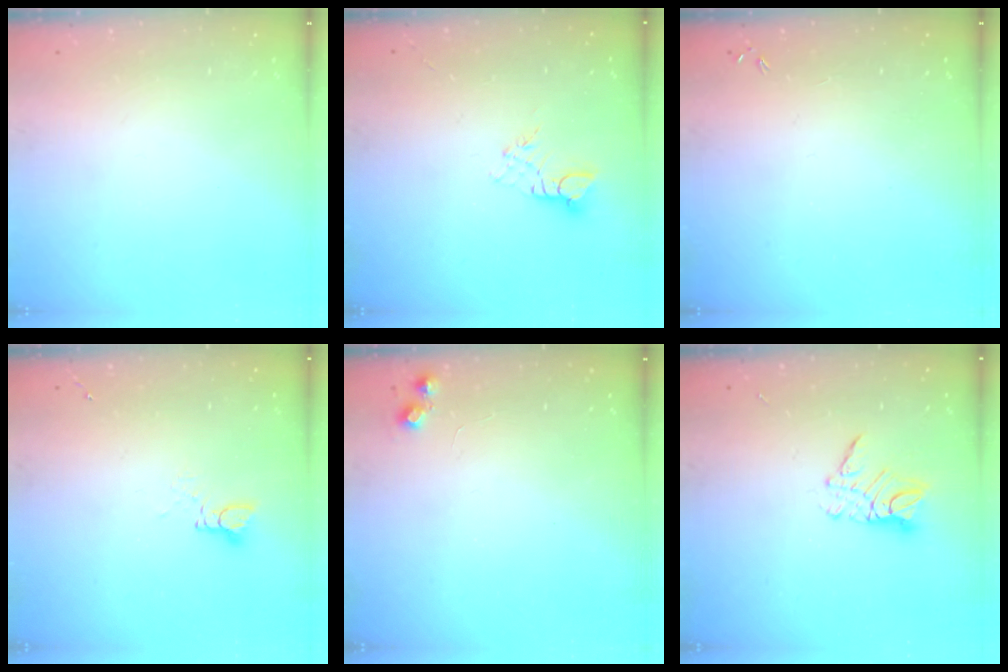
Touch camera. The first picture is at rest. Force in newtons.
{"total": 2.7, "press": 2.7, "slide": 0.3}
{"total": 0.0}
{"total": 2.6, "press": 2.6, "slide": 0.3}
{"total": 4.6, "press": 4.5, "slide": 0.7}
{"total": 9.0, "press": 9.0, "slide": 0.8}